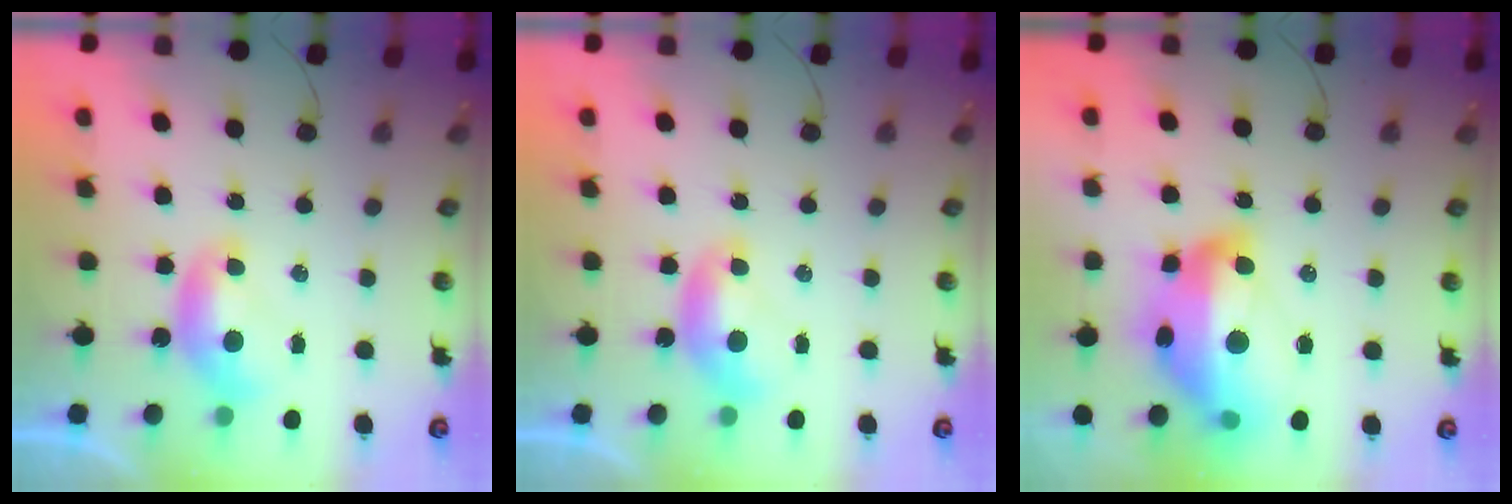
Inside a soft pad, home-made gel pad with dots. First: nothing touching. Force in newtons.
{"total": 0.0}
{"total": 18.4, "press": 18.3, "slide": 1.7}